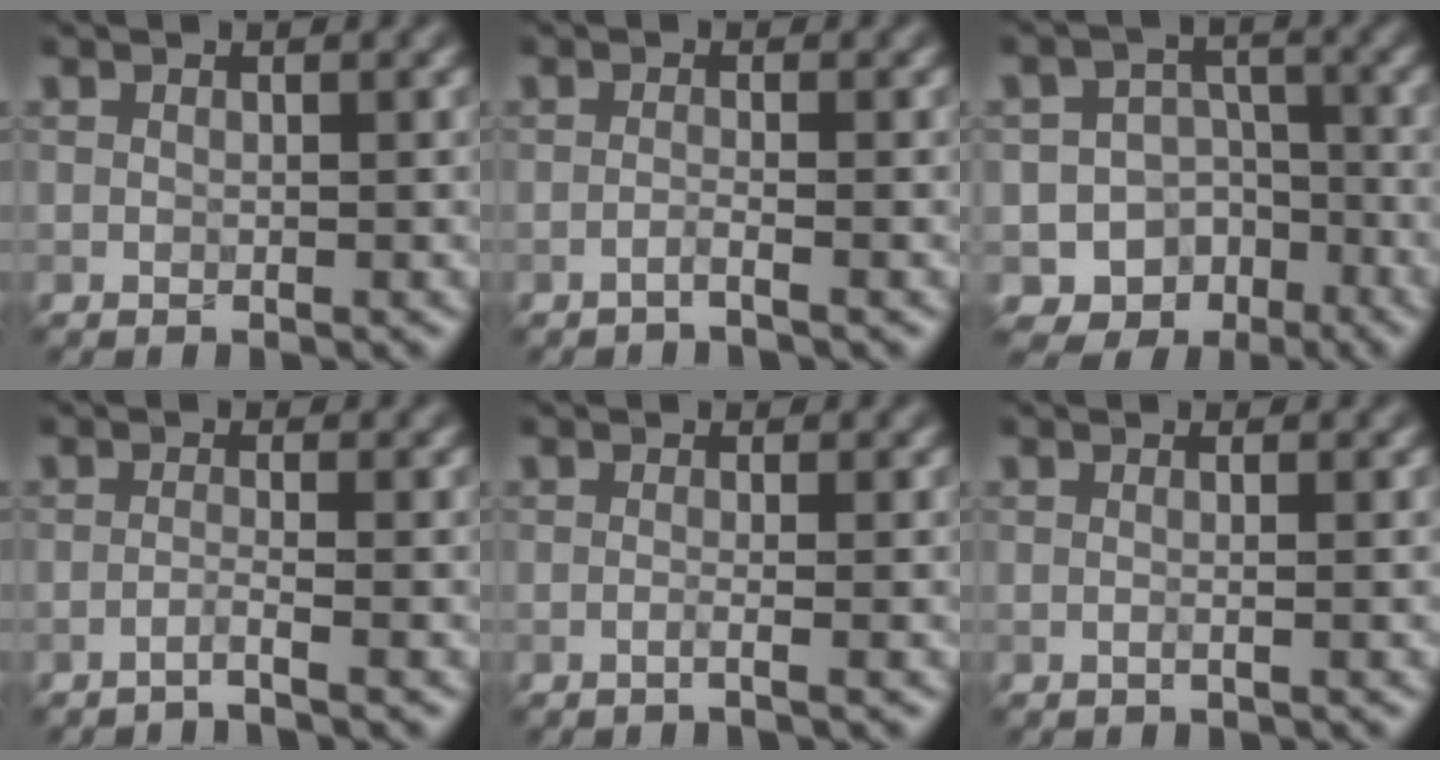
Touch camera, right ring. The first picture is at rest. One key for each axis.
{"total": 1.0, "fx": -0.7, "fy": 0.1, "fz": 0.7, "tx": -0.008, "ty": 0.001, "tz": -0.023}
{"total": 9.9, "fx": -5.5, "fy": 8.2, "fz": 1.4, "tx": -0.010, "ty": -0.015, "tz": -0.095}
{"total": 1.4, "fx": -1.0, "fy": 0.0, "fz": 1.0, "tx": -0.010, "ty": 0.003, "tz": -0.032}
{"total": 1.3, "fx": -0.3, "fy": 0.4, "fz": 1.2, "tx": -0.012, "ty": -0.010, "tz": -0.022}
{"total": 1.9, "fx": 0.4, "fy": 1.0, "fz": 1.5, "tx": 0.005, "ty": -0.005, "tz": -0.024}